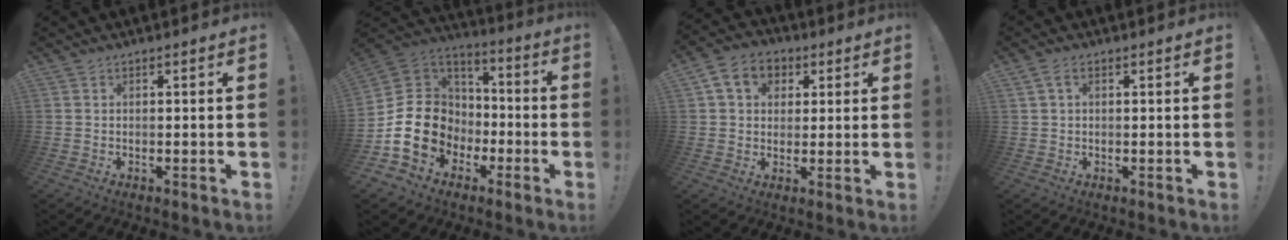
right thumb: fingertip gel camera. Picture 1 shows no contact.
{"total": 18.5, "force": [-4.1, 15.5, 9.2], "torque": [-0.156, 0.027, -0.047]}
{"total": 9.9, "force": [3.8, 7.9, 4.6], "torque": [-0.070, -0.002, 0.074]}
{"total": 2.7, "force": [1.1, 1.7, 1.9], "torque": [-0.033, 0.005, 0.019]}